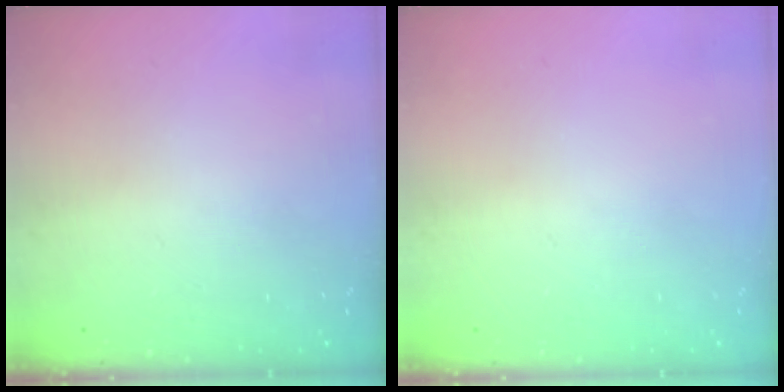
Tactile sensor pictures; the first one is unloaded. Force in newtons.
{"total": 0.0}